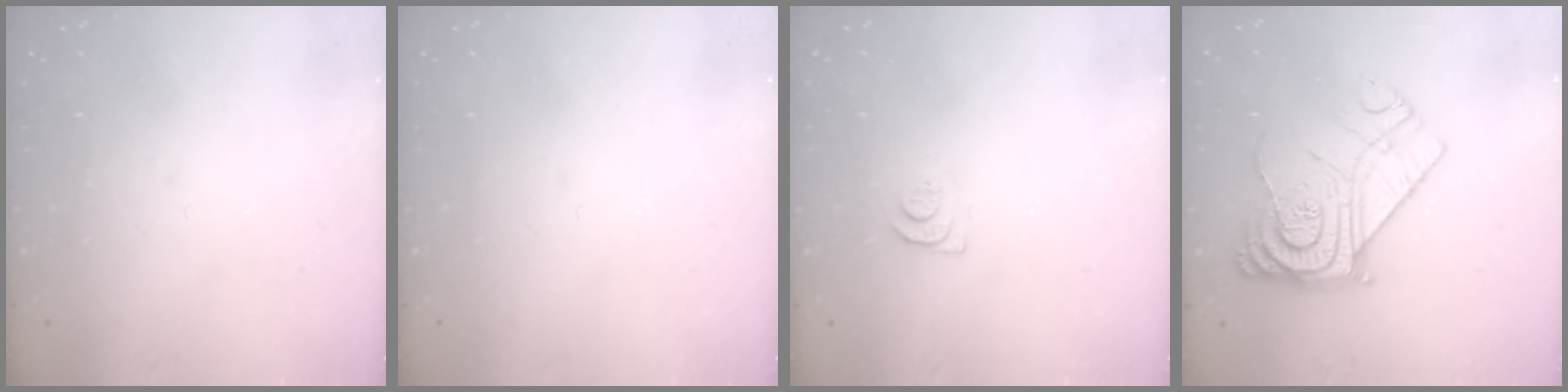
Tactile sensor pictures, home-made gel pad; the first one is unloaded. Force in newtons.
{"total": 0.0}
{"total": 4.1, "press": 4.0, "slide": 0.6}
{"total": 16.4, "press": 16.3, "slide": 1.7}